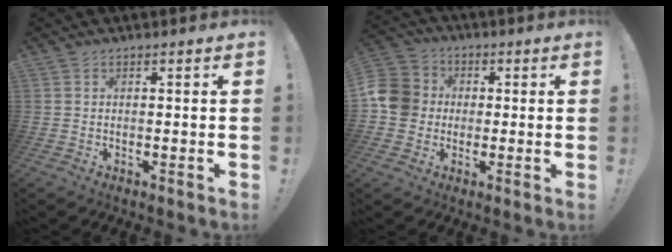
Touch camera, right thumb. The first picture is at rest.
{"total": 11.0, "force": [-0.3, 10.1, 4.4], "torque": [-0.077, 0.016, -0.002]}